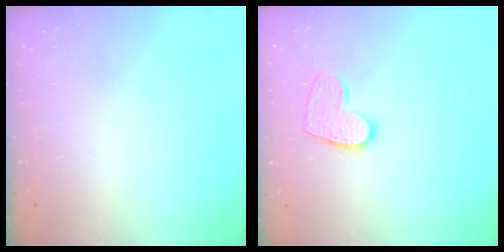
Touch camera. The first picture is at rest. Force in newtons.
{"total": 9.1, "press": 9.1, "slide": 0.2}